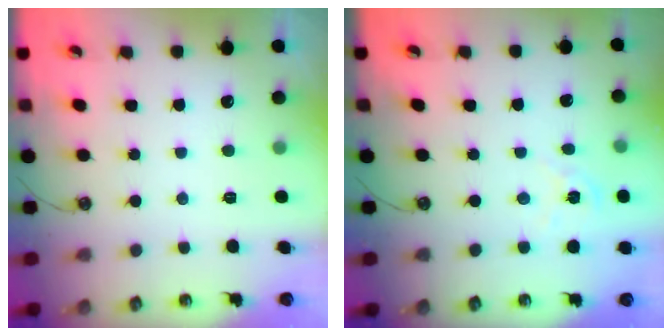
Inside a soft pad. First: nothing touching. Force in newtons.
{"total": 2.9, "press": 2.9, "slide": 0.3}